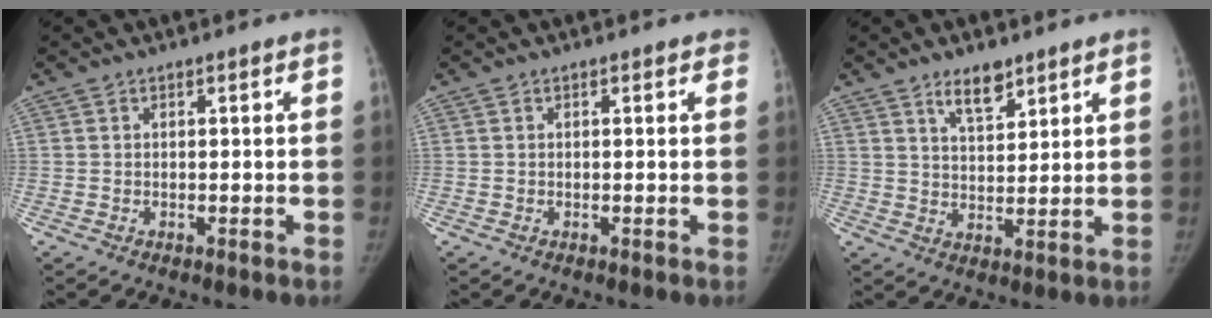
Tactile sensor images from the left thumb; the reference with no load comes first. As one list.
[{"total": 0.7, "force": [0.5, 0.4, 0.3], "torque": [0.006, 0.000, -0.001]}, {"total": 5.9, "force": [4.2, 2.4, 3.3], "torque": [-0.037, -0.033, 0.074]}]